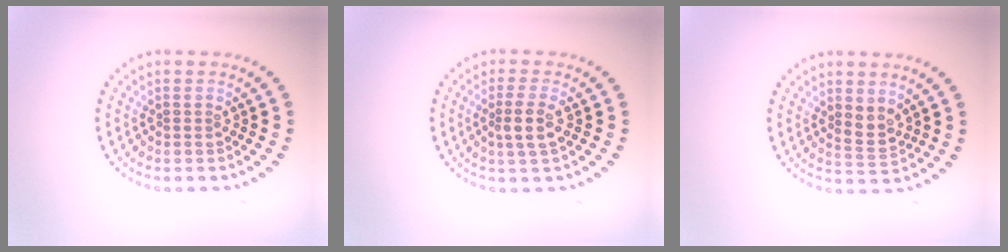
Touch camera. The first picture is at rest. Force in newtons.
{"total": 2.3, "press": 2.0, "slide": 1.1}
{"total": 2.1, "press": 1.7, "slide": 1.2}